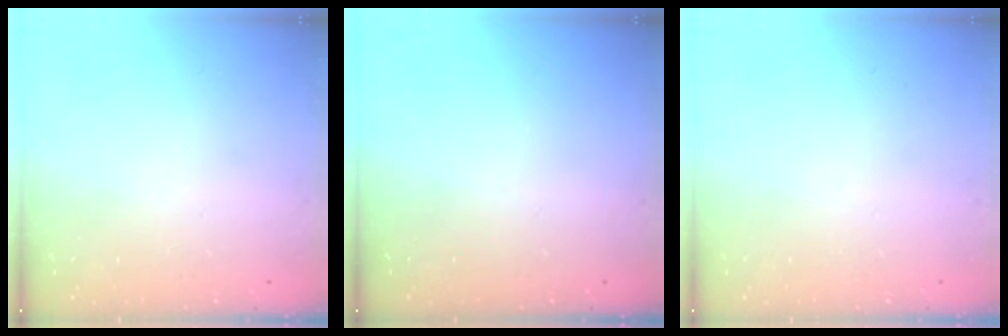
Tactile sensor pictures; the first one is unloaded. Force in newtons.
{"total": 0.0}
{"total": 0.0}